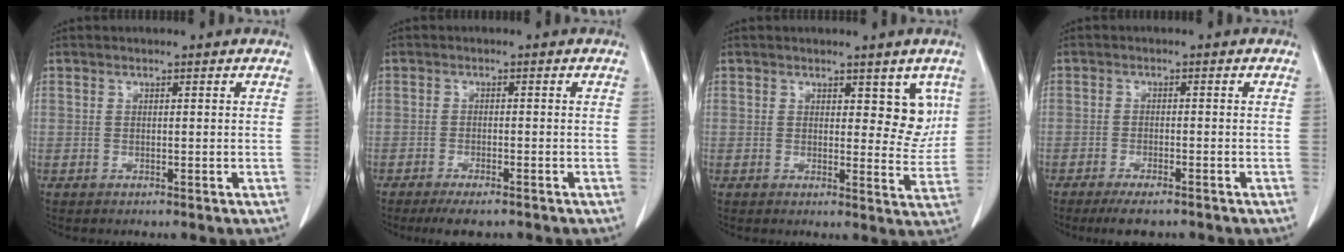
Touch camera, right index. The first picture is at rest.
{"total": 4.4, "force": [-3.4, 1.0, 2.6], "torque": [-0.038, -0.007, -0.050]}
{"total": 5.3, "force": [2.5, 2.8, 3.7], "torque": [-0.021, -0.008, 0.028]}
{"total": 4.6, "force": [-3.6, 1.0, 2.7], "torque": [-0.042, -0.007, -0.054]}